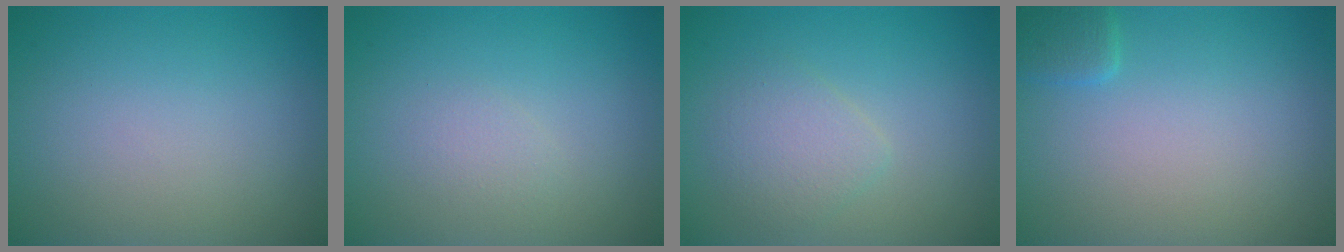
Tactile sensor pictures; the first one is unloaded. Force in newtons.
{"total": 1.0, "press": 1.0, "slide": 0.0}
{"total": 2.3, "press": 2.3, "slide": 0.1}
{"total": 1.5, "press": 1.5, "slide": 0.1}